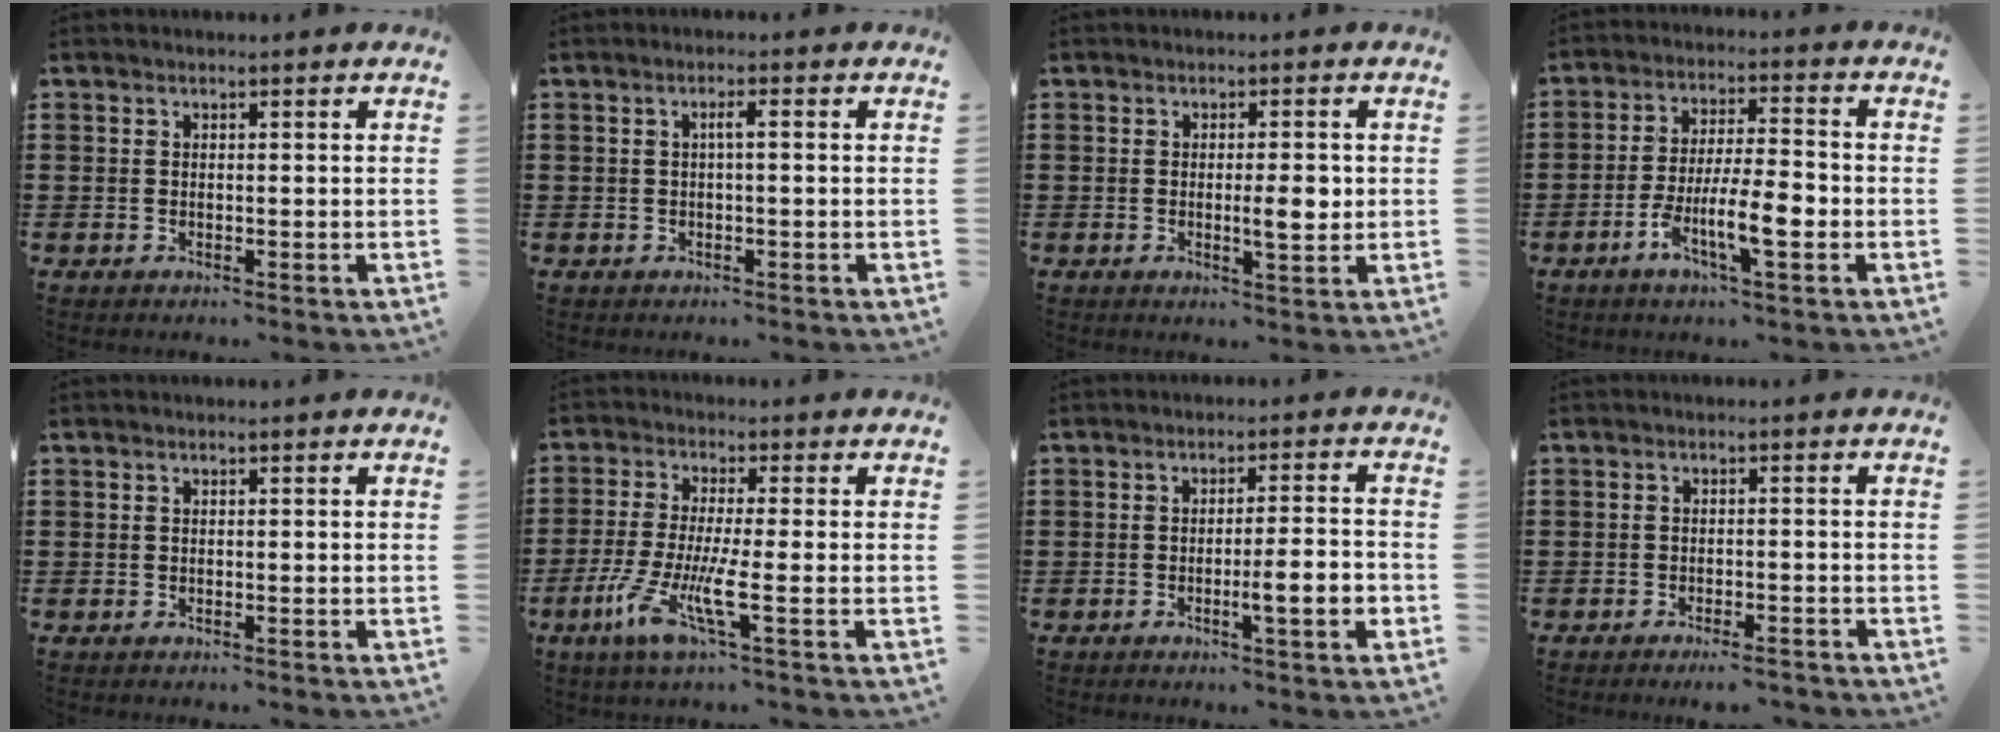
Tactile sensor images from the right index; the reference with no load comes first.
{"total": 1.5, "force": [0.0, 0.1, 1.5], "torque": [-0.029, 0.001, -0.003]}
{"total": 4.1, "force": [-0.2, 0.9, 4.0], "torque": [-0.062, -0.003, -0.006]}
{"total": 8.6, "force": [-3.4, 2.0, 7.6], "torque": [-0.152, -0.006, -0.065]}
{"total": 0.0}
{"total": 8.6, "force": [-2.9, 0.5, 8.1], "torque": [-0.180, -0.028, -0.056]}
{"total": 6.1, "force": [-1.8, 0.5, 5.8], "torque": [-0.085, -0.010, -0.032]}
{"total": 2.2, "force": [-1.9, 0.1, 1.0], "torque": [-0.019, 0.000, -0.037]}